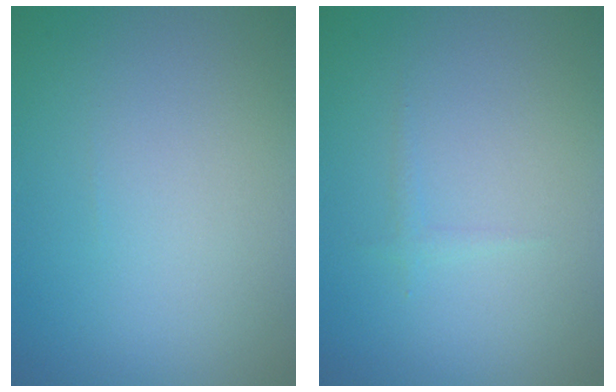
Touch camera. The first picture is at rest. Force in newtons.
{"total": 0.6, "press": 0.6, "slide": 0.0}